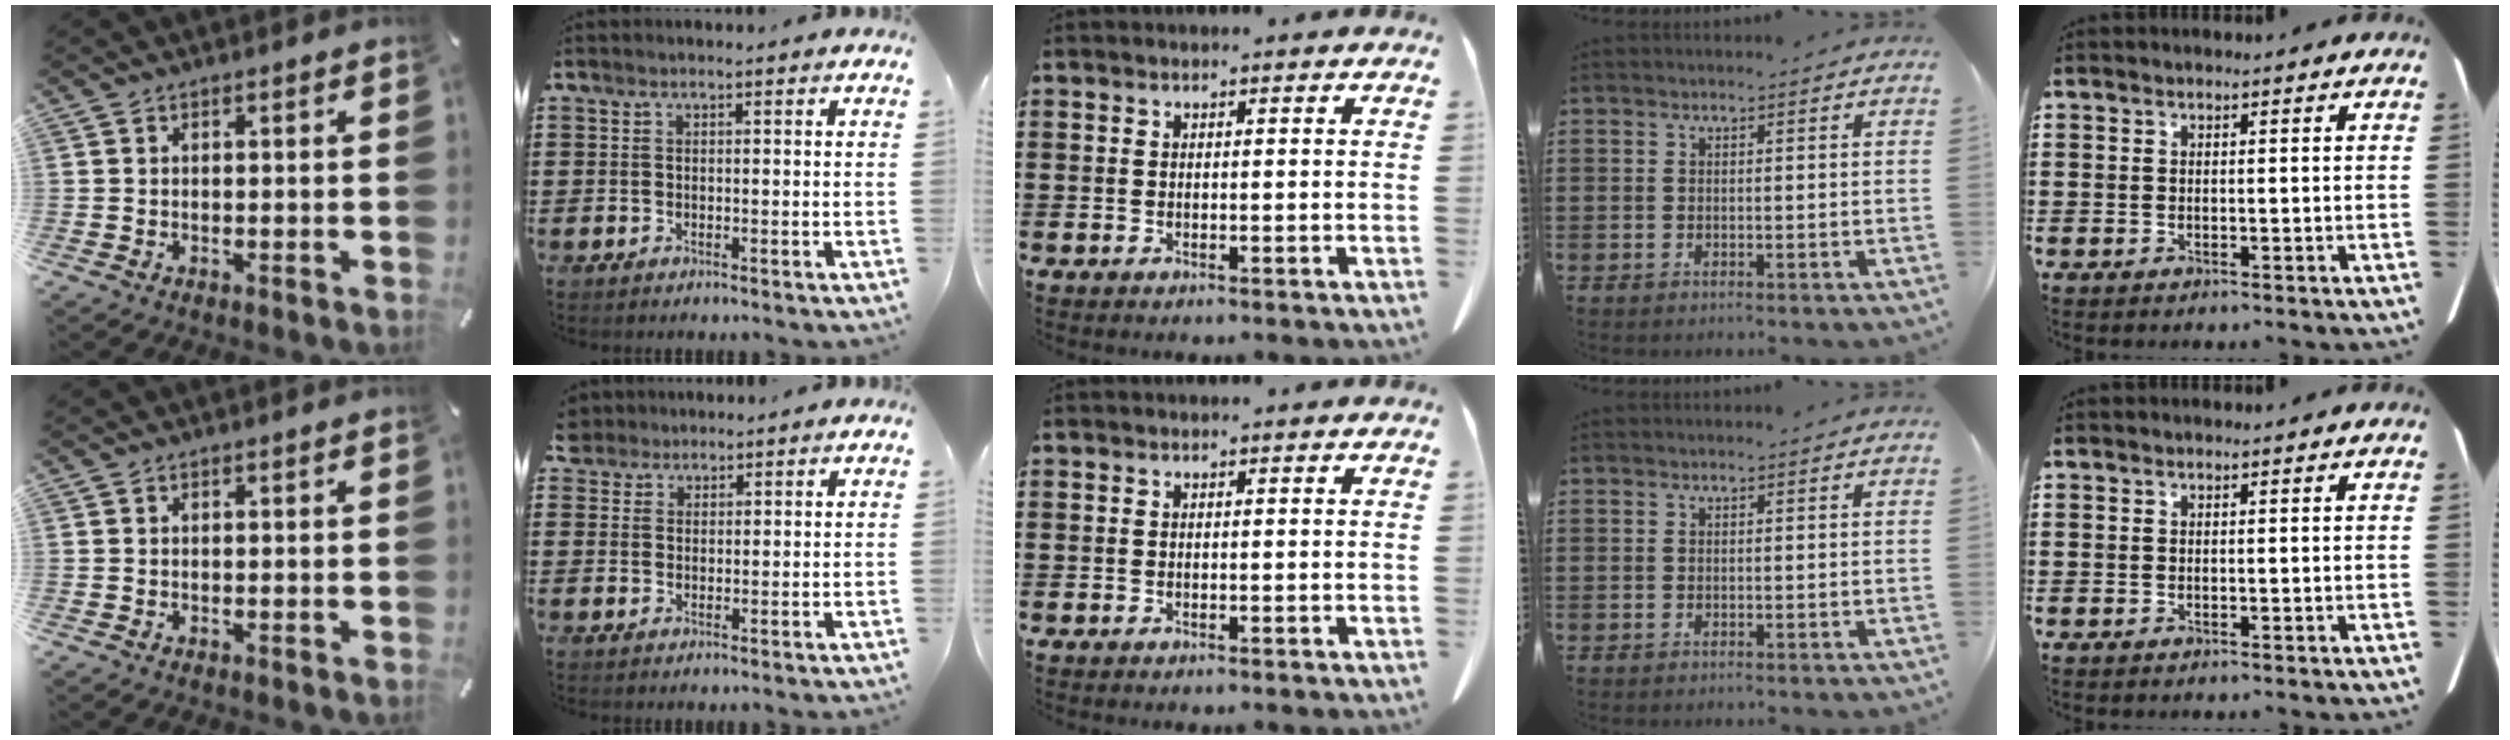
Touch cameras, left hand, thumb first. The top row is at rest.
{"index": {"total": 2.6, "force": [2.2, 1.5, -0.1], "torque": [-0.008, 0.010, 0.043]}}